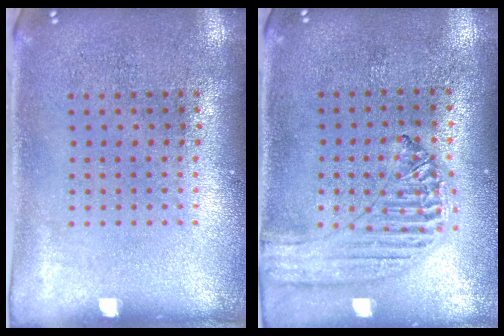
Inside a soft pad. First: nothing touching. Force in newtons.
{"total": 1.3, "press": 1.3, "slide": 0.2}